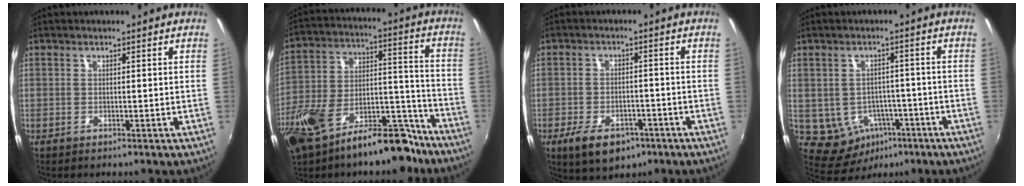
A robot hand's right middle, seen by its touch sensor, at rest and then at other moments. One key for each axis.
{"total": 20.9, "fx": -13.8, "fy": 9.1, "fz": 12.8, "tx": -0.241, "ty": 0.007, "tz": -0.210}
{"total": 9.2, "fx": -5.5, "fy": 5.0, "fz": 5.4, "tx": -0.122, "ty": -0.012, "tz": -0.084}
{"total": 8.8, "fx": -3.5, "fy": 7.4, "fz": 3.4, "tx": -0.084, "ty": 0.007, "tz": -0.024}